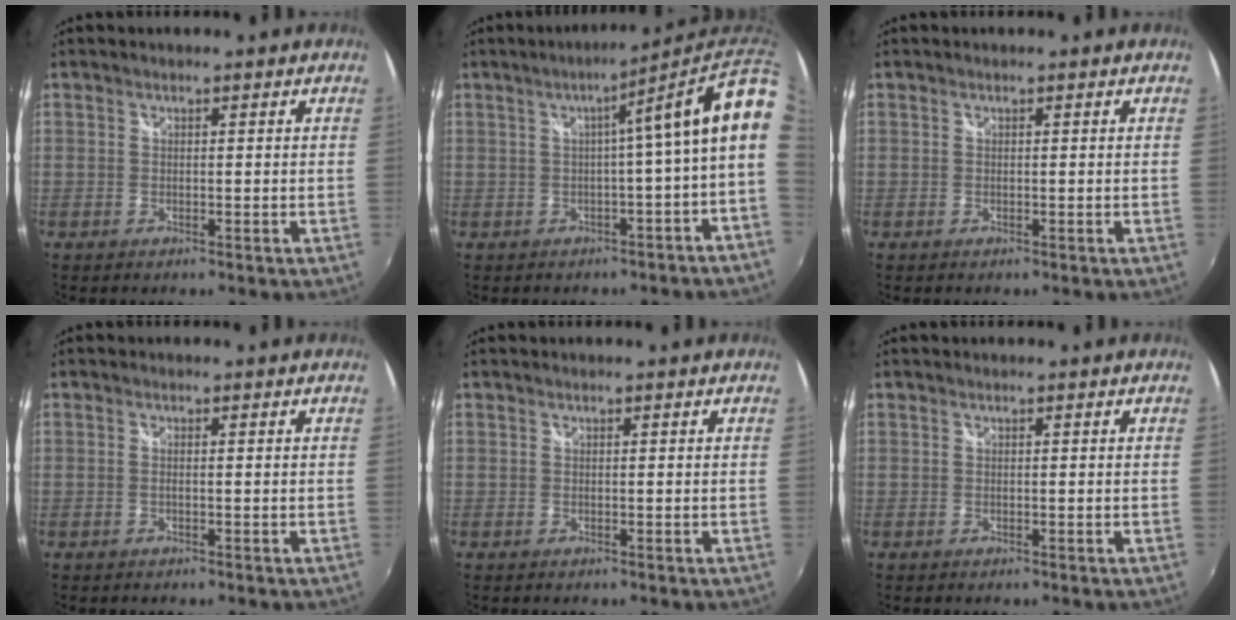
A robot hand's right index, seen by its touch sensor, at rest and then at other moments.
{"total": 9.0, "force": [5.1, -0.1, 7.5], "torque": [-0.098, 0.010, 0.063]}
{"total": 0.0}
{"total": 0.7, "force": [-0.2, -0.2, 0.7], "torque": [-0.010, 0.006, -0.002]}
{"total": 0.0}
{"total": 0.0}